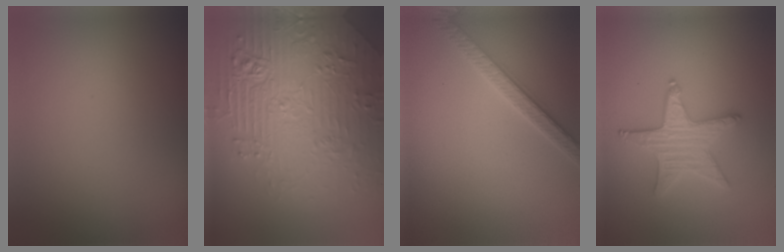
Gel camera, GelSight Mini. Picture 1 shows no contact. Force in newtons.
{"total": 7.6, "press": 5.9, "slide": 4.7}
{"total": 2.7, "press": 2.7, "slide": 0.1}
{"total": 3.7, "press": 3.6, "slide": 0.8}